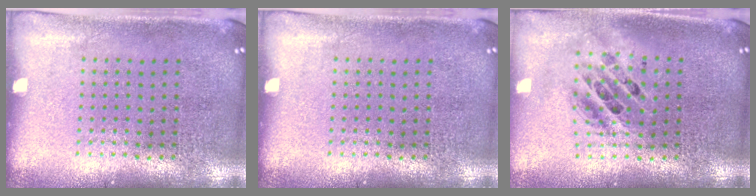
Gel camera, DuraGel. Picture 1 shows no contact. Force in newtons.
{"total": 0.0}
{"total": 1.7, "press": 1.4, "slide": 0.9}